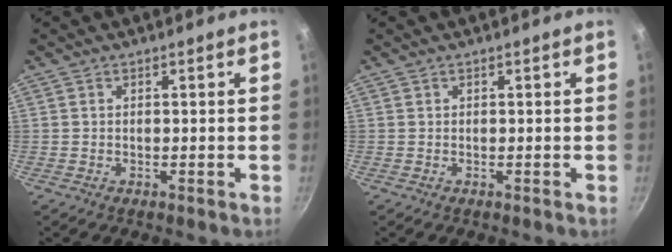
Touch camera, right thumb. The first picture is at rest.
{"total": 0.0}